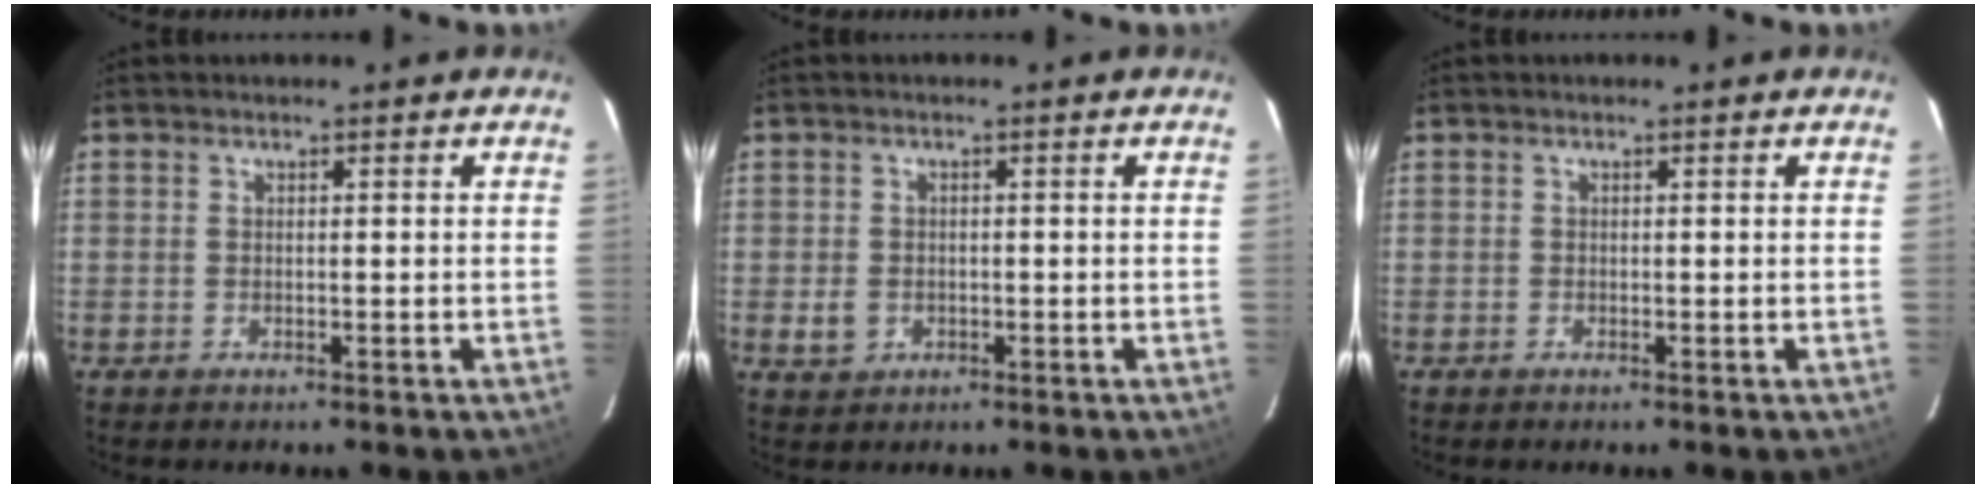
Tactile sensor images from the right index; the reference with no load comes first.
{"total": 2.9, "force": [-0.8, 2.6, 1.1], "torque": [-0.023, 0.001, -0.008]}
{"total": 0.0}